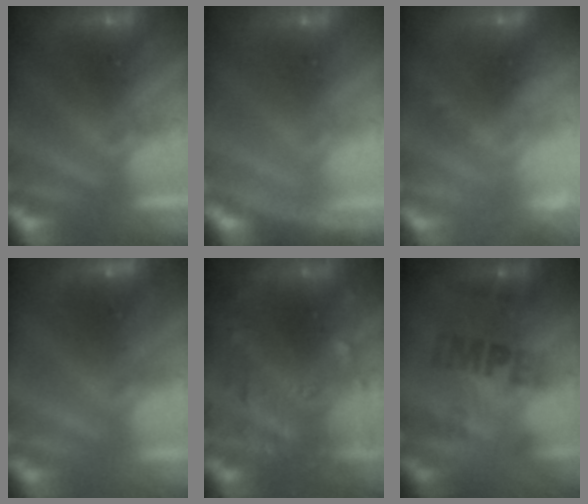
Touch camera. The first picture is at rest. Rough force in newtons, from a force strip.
{"total": 8.7}
{"total": 2.3}
{"total": 2.2}
{"total": 7.4}
{"total": 2.3}